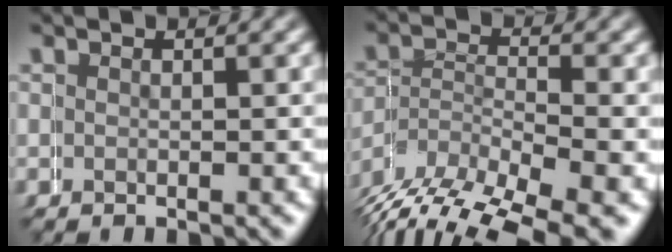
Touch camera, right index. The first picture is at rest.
{"total": 6.5, "force": [-3.8, 4.1, 3.4], "torque": [-0.071, -0.024, -0.051]}